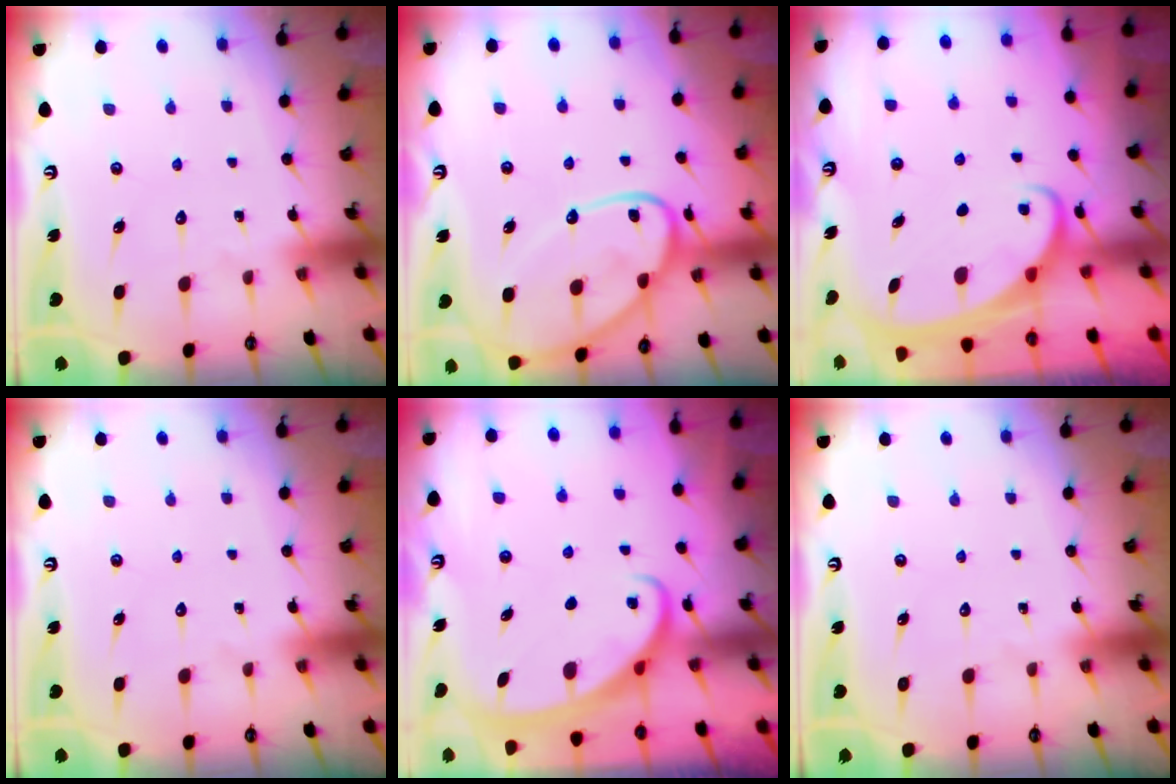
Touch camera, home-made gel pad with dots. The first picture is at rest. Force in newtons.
{"total": 16.0, "press": 16.0, "slide": 1.4}
{"total": 2.3, "press": 2.2, "slide": 0.4}
{"total": 0.0}
{"total": 2.5, "press": 2.5, "slide": 0.3}
{"total": 0.0}